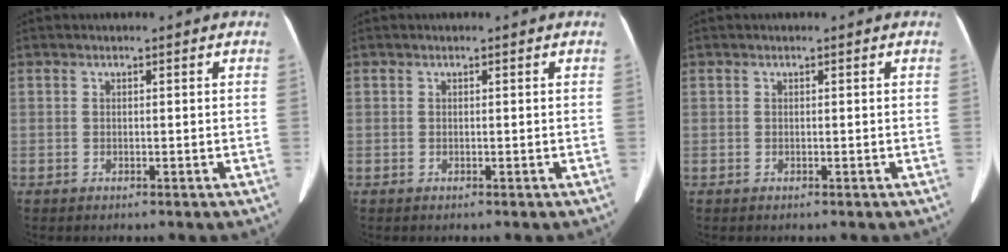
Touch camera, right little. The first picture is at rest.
{"total": 0.0}
{"total": 0.0}